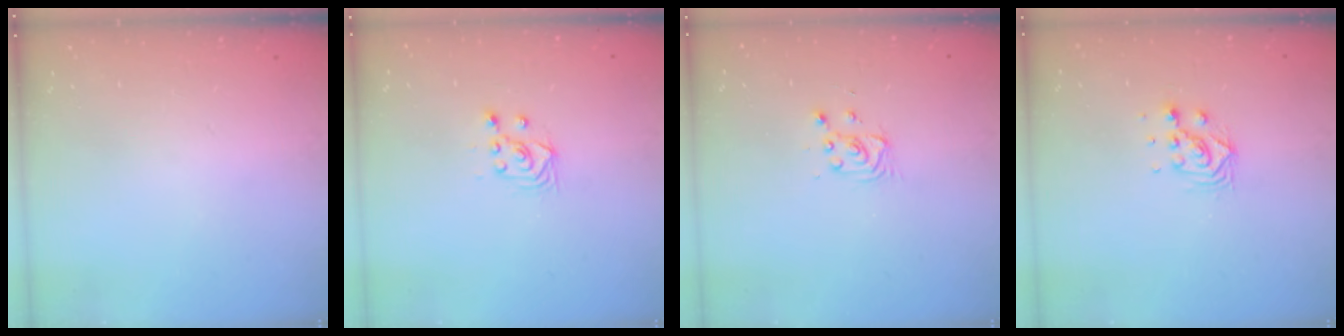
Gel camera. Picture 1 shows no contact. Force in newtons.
{"total": 3.6, "press": 3.3, "slide": 1.5}
{"total": 2.8, "press": 2.8, "slide": 0.4}
{"total": 6.1, "press": 6.1, "slide": 0.2}